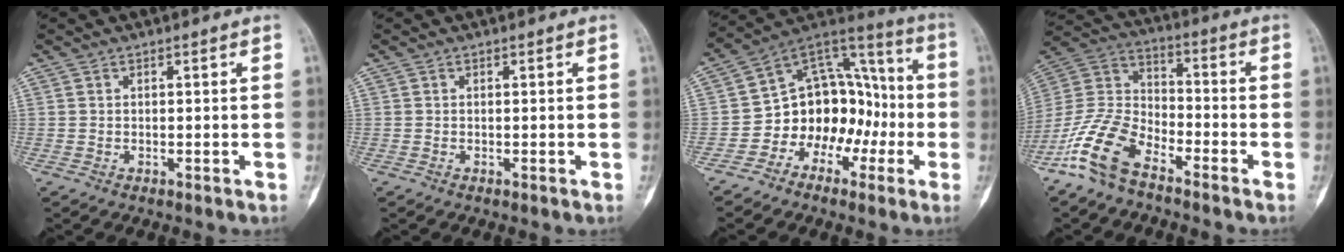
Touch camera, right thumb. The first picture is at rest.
{"total": 0.0}
{"total": 15.6, "force": [-4.5, 11.9, 9.0], "torque": [-0.070, 0.096, -0.081]}
{"total": 13.2, "force": [-8.7, 6.3, 7.8], "torque": [-0.165, 0.052, -0.182]}